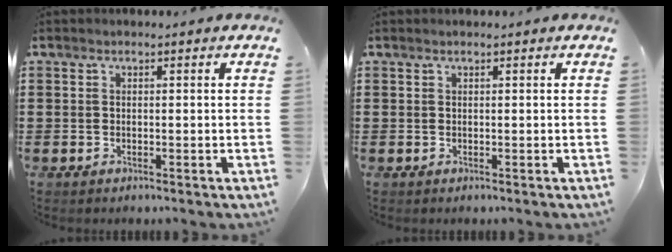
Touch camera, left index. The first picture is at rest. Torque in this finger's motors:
{"motor_torque": [0.02, 0.18, 0.01, -0.01]}